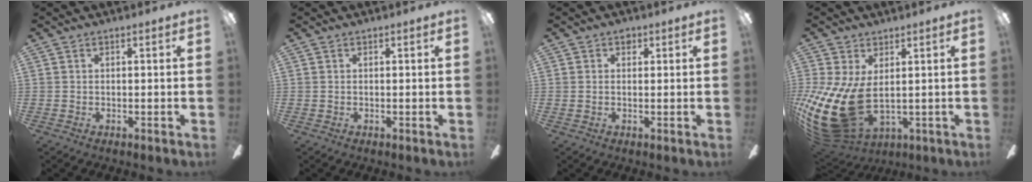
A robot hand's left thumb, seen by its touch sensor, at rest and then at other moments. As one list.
[{"total": 0.0}, {"total": 1.6, "force": [0.9, 1.1, 0.8], "torque": [-0.001, -0.003, 0.012]}, {"total": 17.3, "force": [-1.8, 10.0, 14.0], "torque": [-0.321, -0.015, -0.023]}]